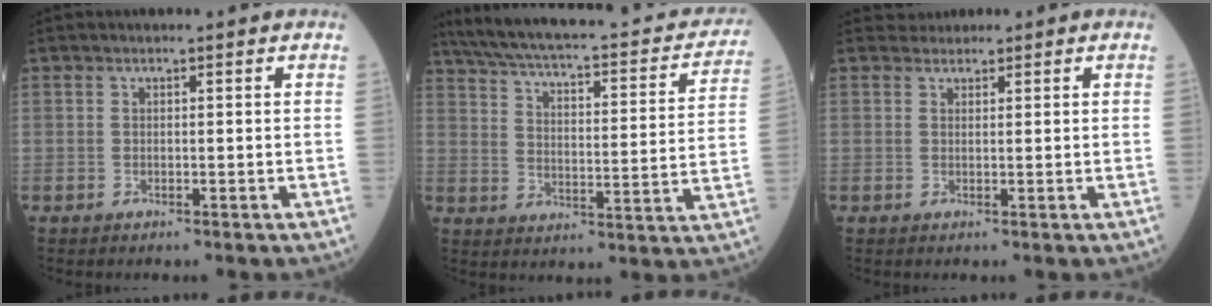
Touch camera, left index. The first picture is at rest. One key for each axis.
{"total": 24.8, "fx": 20.4, "fy": 6.8, "fz": 12.3, "tx": -0.190, "ty": 0.008, "tz": 0.260}
{"total": 1.3, "fx": 1.1, "fy": 0.5, "fz": -0.3, "tx": 0.001, "ty": 0.011, "tz": 0.016}